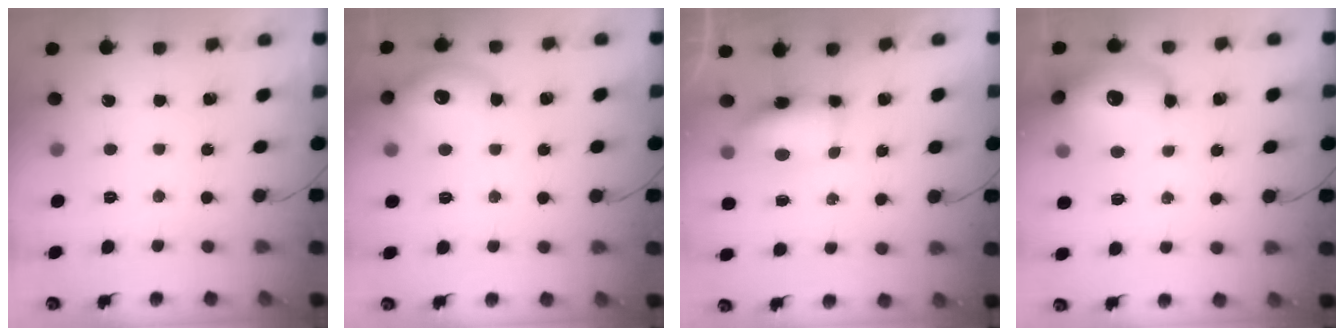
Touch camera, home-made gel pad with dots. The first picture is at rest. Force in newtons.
{"total": 11.6, "press": 11.4, "slide": 2.0}
{"total": 6.9, "press": 6.8, "slide": 1.0}
{"total": 17.4, "press": 15.7, "slide": 7.3}